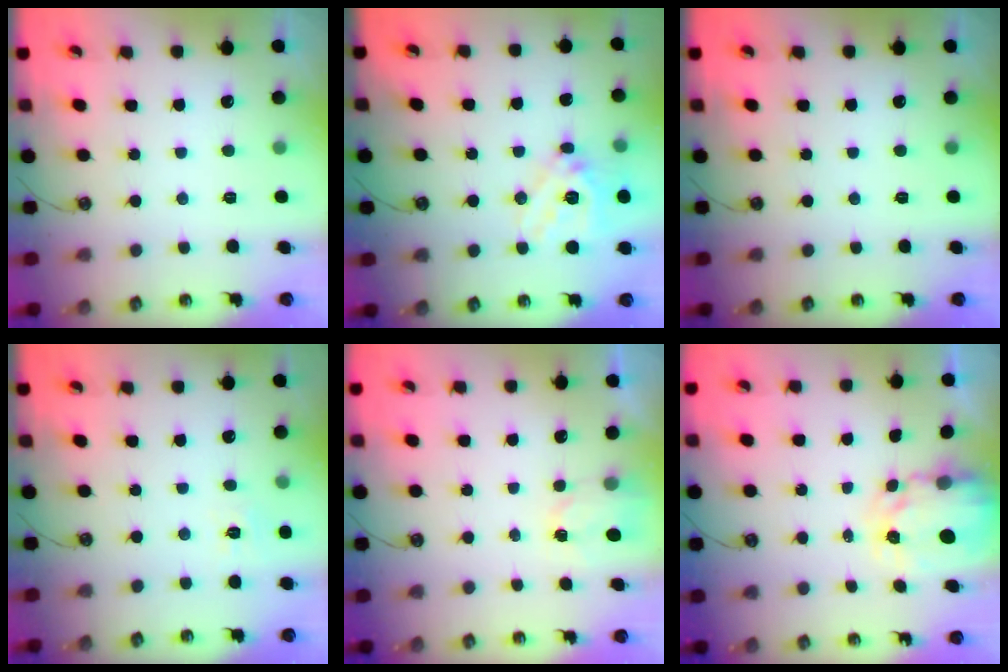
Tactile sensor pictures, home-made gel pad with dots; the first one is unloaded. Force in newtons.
{"total": 17.3, "press": 17.1, "slide": 2.6}
{"total": 0.0}
{"total": 5.5, "press": 5.5, "slide": 0.6}
{"total": 2.4, "press": 2.4, "slide": 0.3}
{"total": 4.6, "press": 4.5, "slide": 0.4}